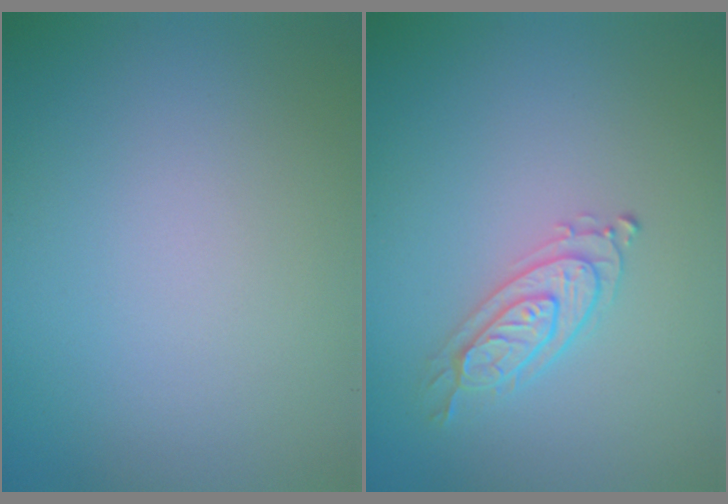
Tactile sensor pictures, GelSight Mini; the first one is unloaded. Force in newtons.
{"total": 2.1, "press": 2.1, "slide": 0.5}